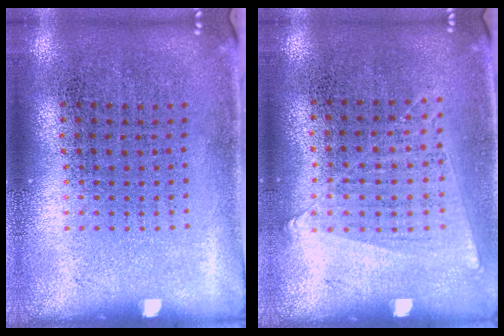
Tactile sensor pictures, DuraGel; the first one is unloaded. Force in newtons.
{"total": 1.1, "press": 1.0, "slide": 0.5}